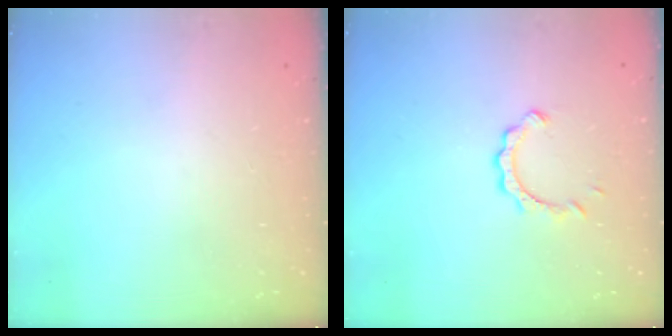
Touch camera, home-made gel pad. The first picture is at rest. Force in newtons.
{"total": 5.1, "press": 5.1, "slide": 0.6}